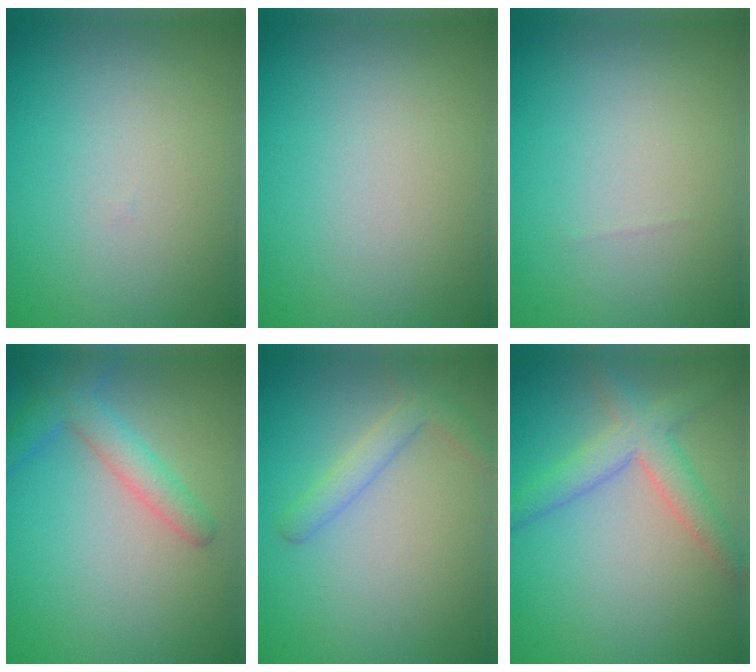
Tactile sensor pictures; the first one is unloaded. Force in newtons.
{"total": 0.0}
{"total": 0.0}
{"total": 3.0, "press": 3.0, "slide": 0.2}
{"total": 2.3, "press": 2.3, "slide": 0.1}
{"total": 3.8, "press": 3.8, "slide": 0.2}